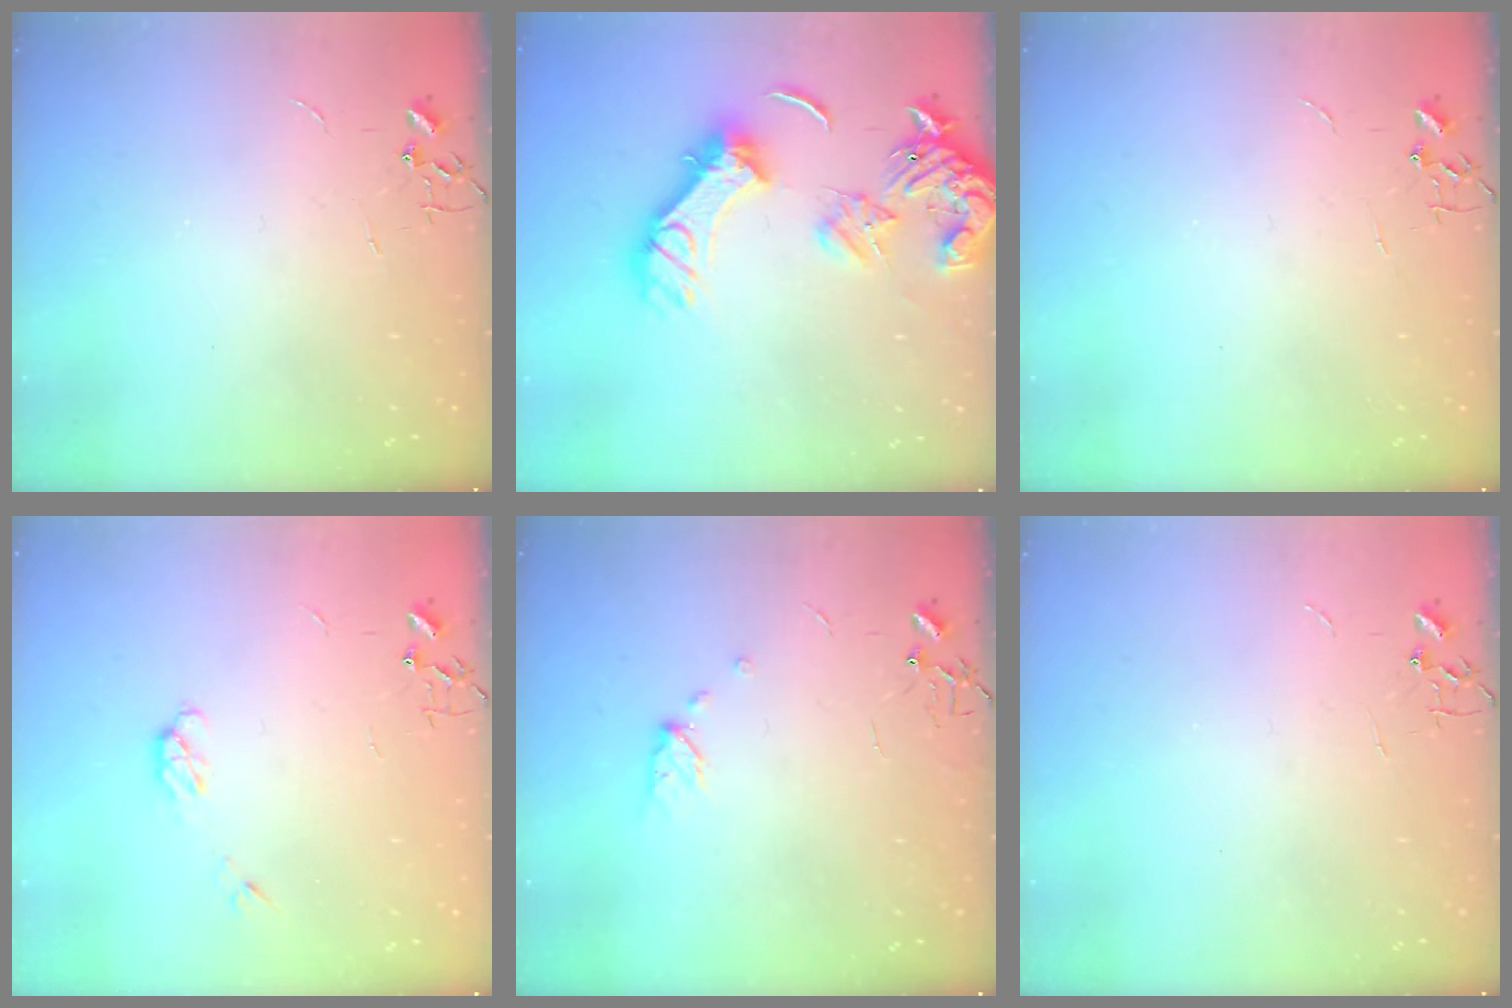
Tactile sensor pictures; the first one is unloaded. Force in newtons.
{"total": 18.2, "press": 18.1, "slide": 2.0}
{"total": 0.0}
{"total": 4.0, "press": 3.9, "slide": 0.9}
{"total": 5.9, "press": 5.9, "slide": 0.7}
{"total": 0.0}